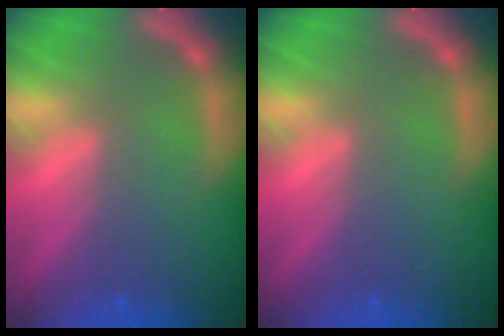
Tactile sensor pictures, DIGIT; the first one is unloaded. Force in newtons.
{"total": 0.0}